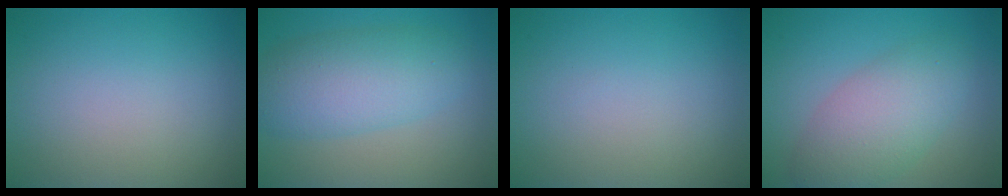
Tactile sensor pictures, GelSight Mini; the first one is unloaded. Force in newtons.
{"total": 6.3, "press": 6.3, "slide": 0.1}
{"total": 0.0}
{"total": 5.5, "press": 5.5, "slide": 0.3}